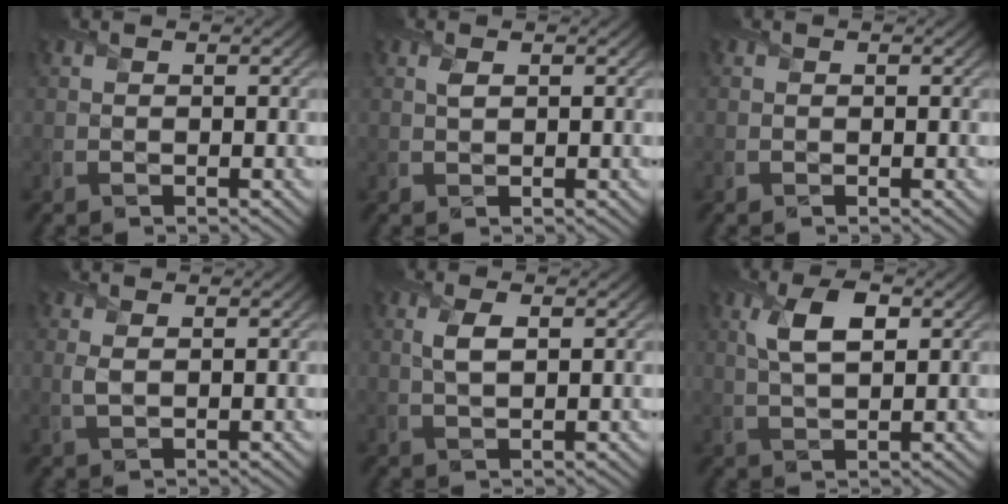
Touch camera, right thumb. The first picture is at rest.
{"total": 1.0, "force": [0.5, 0.4, 0.8], "torque": [-0.020, -0.001, 0.011]}
{"total": 0.0}
{"total": 1.2, "force": [0.5, 0.4, 1.0], "torque": [-0.028, -0.002, 0.014]}
{"total": 2.7, "force": [0.8, 1.1, 2.3], "torque": [-0.055, 0.000, 0.018]}
{"total": 5.2, "force": [1.8, 2.2, 4.4], "torque": [-0.095, 0.003, 0.034]}